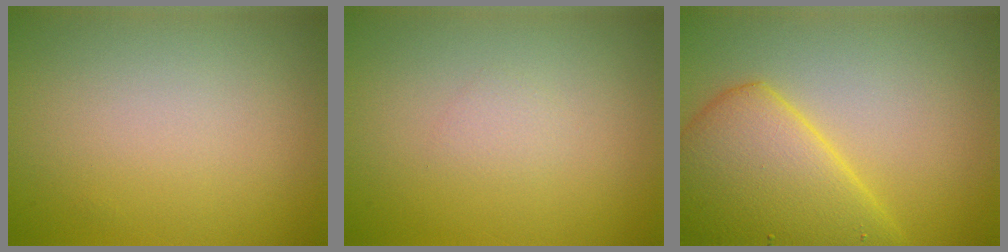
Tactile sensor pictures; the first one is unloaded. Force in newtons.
{"total": 0.8, "press": 0.8, "slide": 0.1}
{"total": 6.4, "press": 6.4, "slide": 0.2}